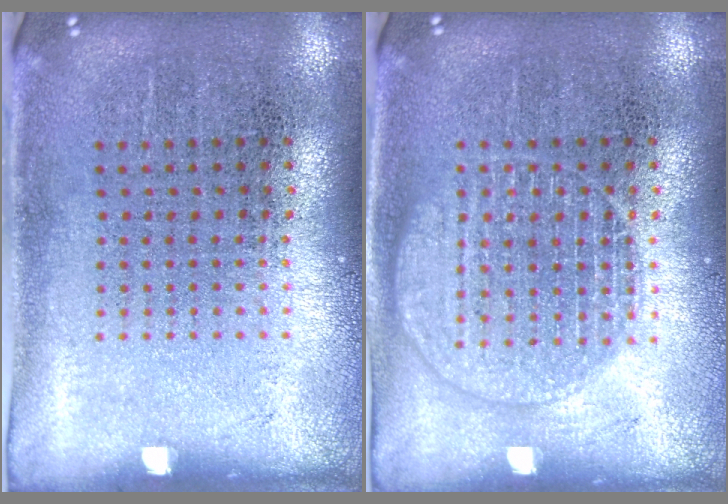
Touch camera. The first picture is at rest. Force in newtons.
{"total": 2.6, "press": 2.6, "slide": 0.4}